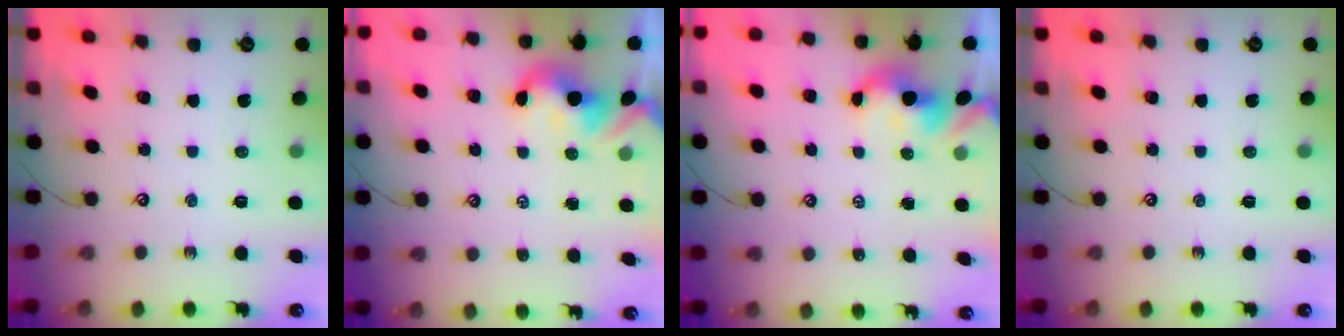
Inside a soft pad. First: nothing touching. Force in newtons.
{"total": 2.2, "press": 2.1, "slide": 0.5}
{"total": 1.7, "press": 1.6, "slide": 0.2}
{"total": 0.0}